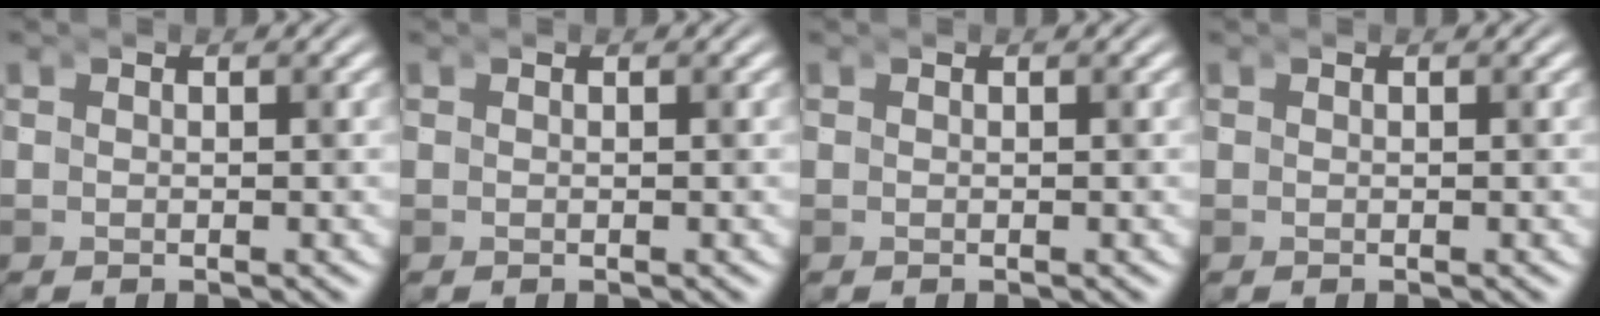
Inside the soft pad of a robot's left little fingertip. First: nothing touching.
{"total": 0.0}
{"total": 0.0}
{"total": 0.0}